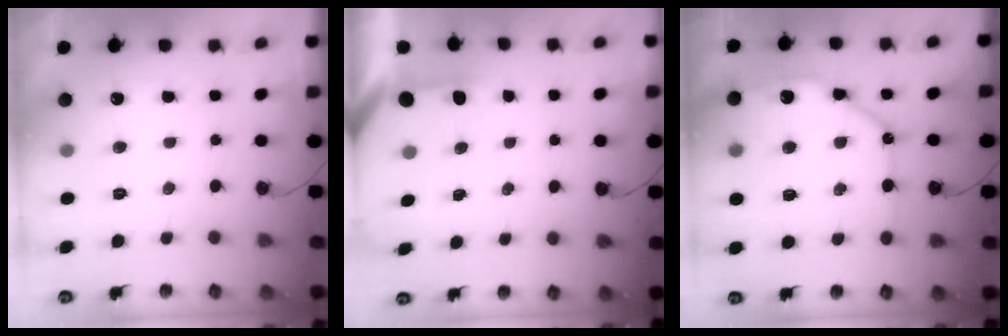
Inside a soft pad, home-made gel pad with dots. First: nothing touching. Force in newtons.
{"total": 1.4, "press": 1.4, "slide": 0.2}
{"total": 12.9, "press": 12.7, "slide": 1.7}